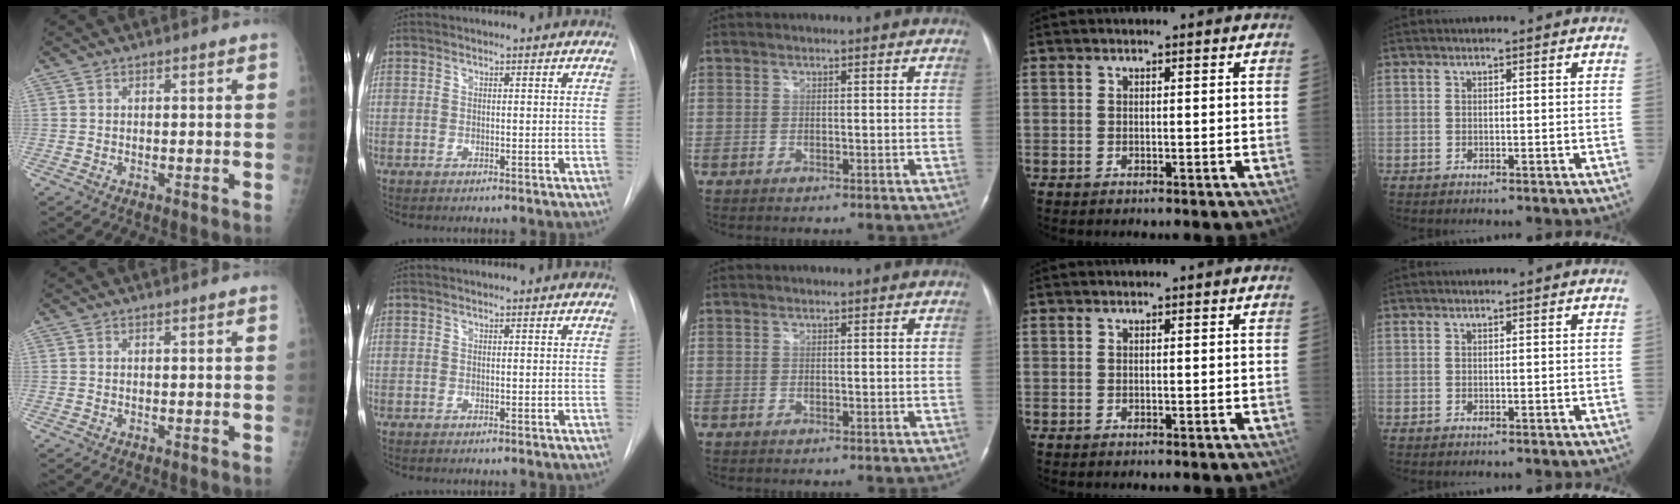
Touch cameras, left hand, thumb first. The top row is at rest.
{}